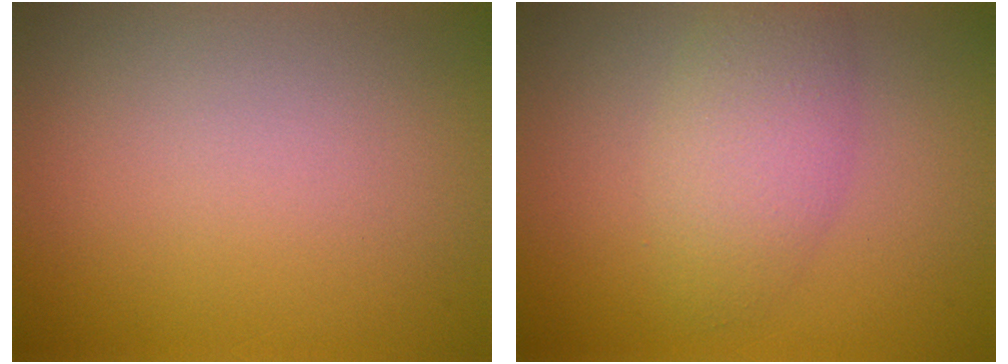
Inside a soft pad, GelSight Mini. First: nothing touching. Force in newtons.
{"total": 2.4, "press": 2.4, "slide": 0.2}